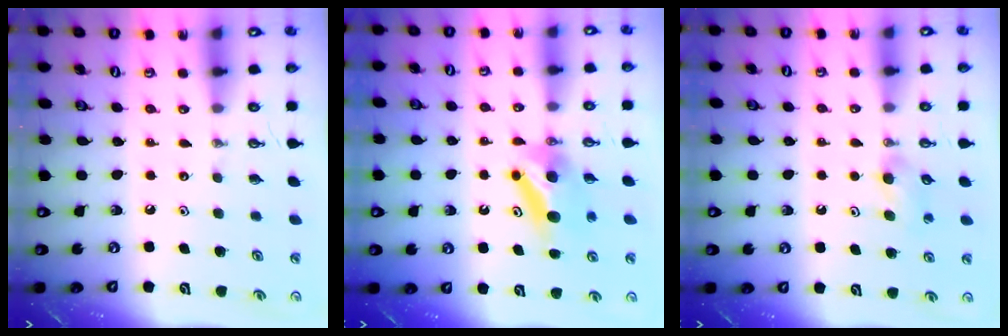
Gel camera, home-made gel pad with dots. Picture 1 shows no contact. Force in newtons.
{"total": 6.6, "press": 6.5, "slide": 1.2}
{"total": 4.1, "press": 4.0, "slide": 1.1}